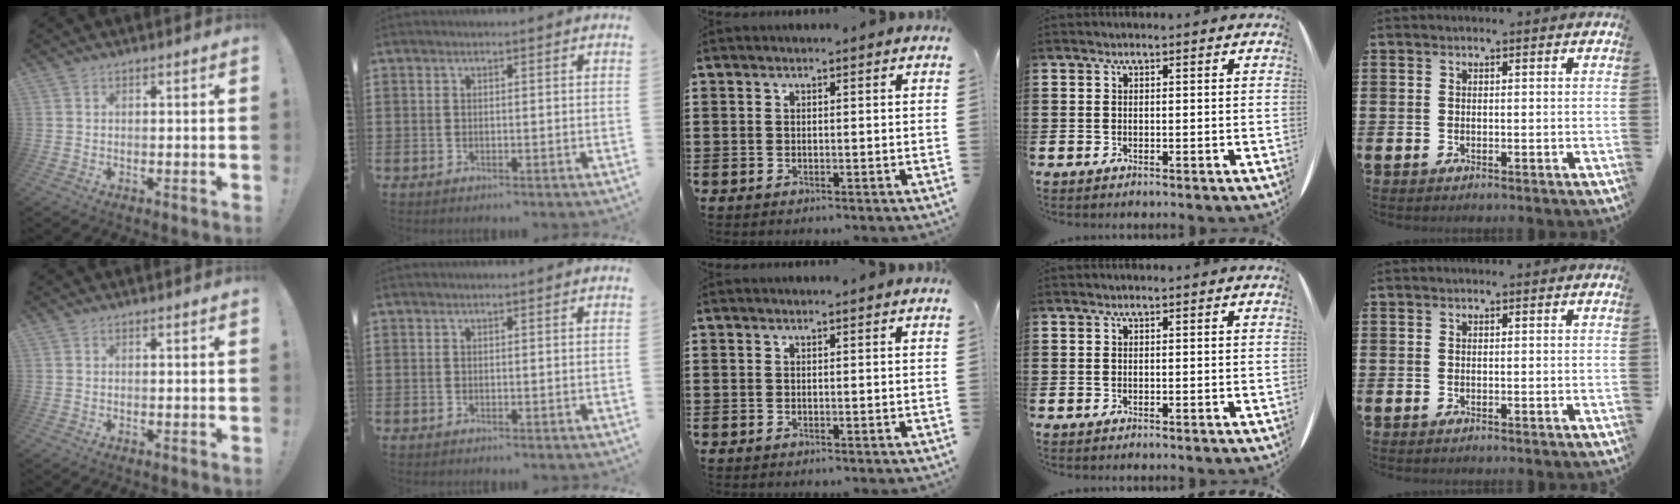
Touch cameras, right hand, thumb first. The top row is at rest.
{}